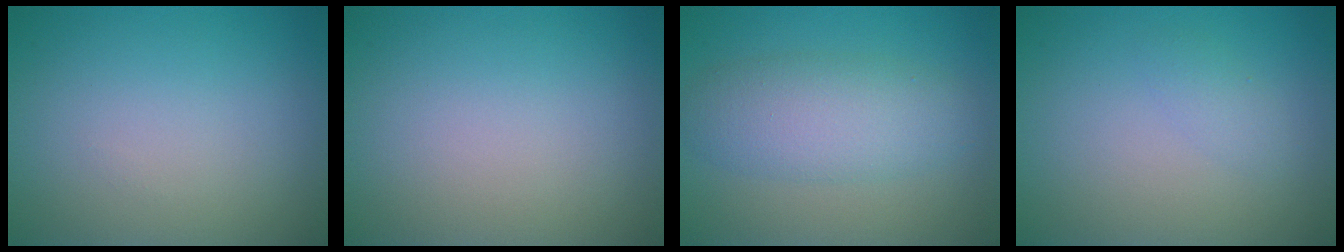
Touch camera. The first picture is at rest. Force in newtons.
{"total": 0.0}
{"total": 4.8, "press": 4.8, "slide": 0.2}
{"total": 1.1, "press": 1.1, "slide": 0.0}